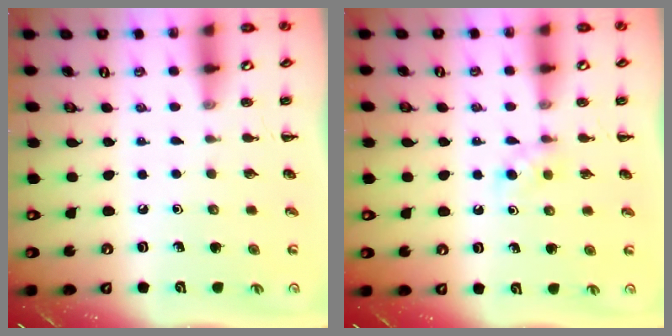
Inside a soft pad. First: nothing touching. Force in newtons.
{"total": 3.0, "press": 2.7, "slide": 1.2}